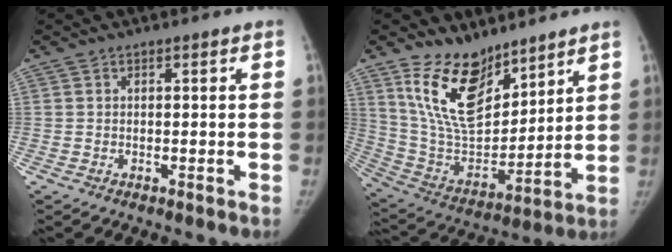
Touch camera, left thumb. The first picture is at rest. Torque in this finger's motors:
{"motor_torque": [0.58, -0.12, 1.53, -1.22, 0.50]}